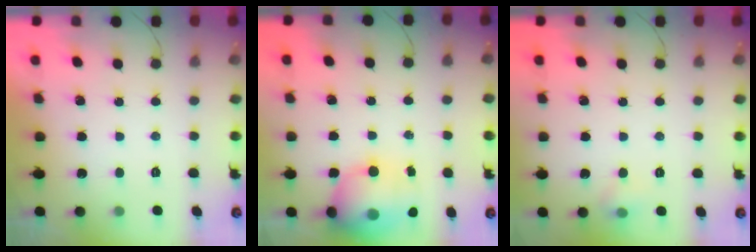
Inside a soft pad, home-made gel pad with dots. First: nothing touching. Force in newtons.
{"total": 15.2, "press": 14.7, "slide": 3.8}
{"total": 5.3, "press": 5.1, "slide": 1.4}